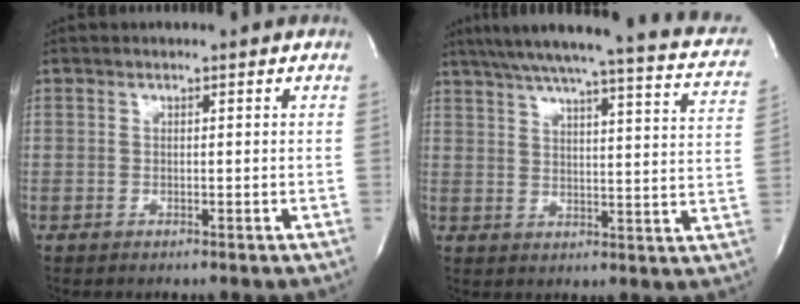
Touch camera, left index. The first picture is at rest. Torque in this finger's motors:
{"motor_torque": [0.17, -0.27, 0.31, 0.10]}